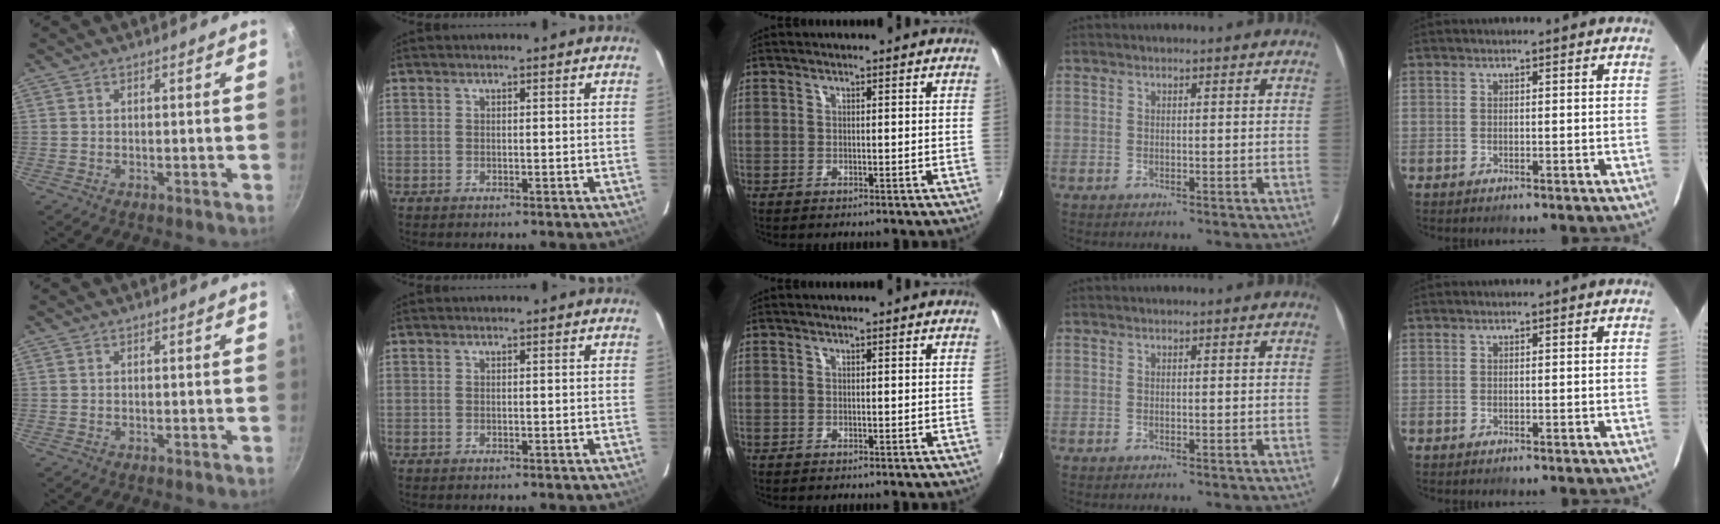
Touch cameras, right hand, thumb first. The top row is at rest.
{}